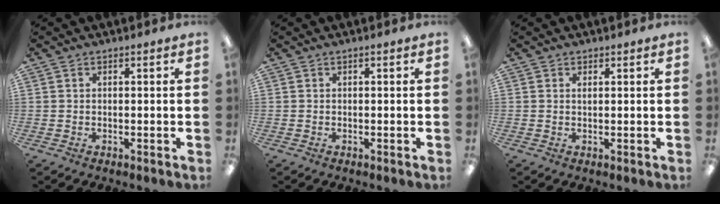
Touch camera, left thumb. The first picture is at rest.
{"total": 0.0}
{"total": 0.8, "force": [0.6, 0.4, 0.4], "torque": [-0.008, 0.000, 0.011]}